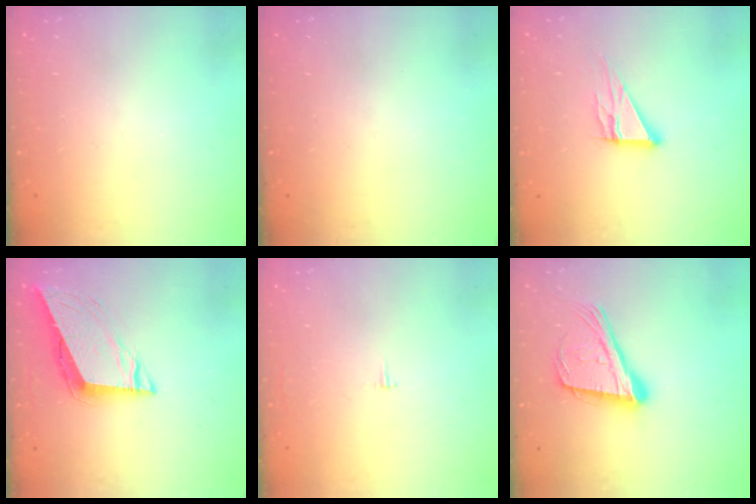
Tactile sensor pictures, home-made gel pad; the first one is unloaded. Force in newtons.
{"total": 0.0}
{"total": 9.0, "press": 9.0, "slide": 0.7}
{"total": 8.3, "press": 8.2, "slide": 0.4}
{"total": 1.8, "press": 1.8, "slide": 0.1}
{"total": 20.2, "press": 19.6, "slide": 4.7}